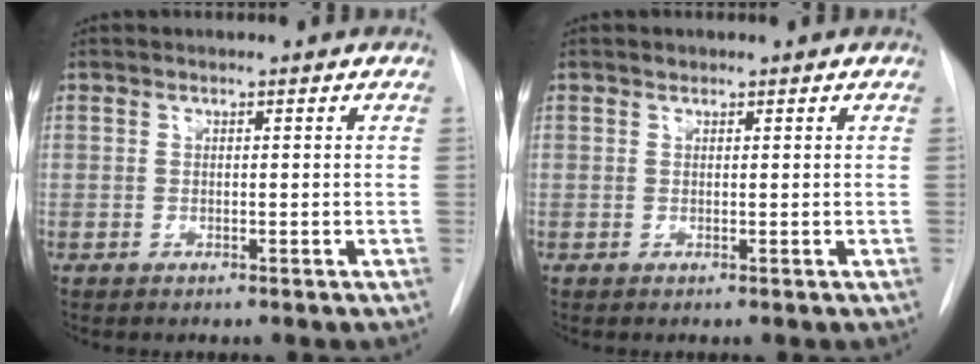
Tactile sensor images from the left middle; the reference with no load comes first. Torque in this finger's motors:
{"motor_torque": [0.04, -0.04, 0.01, 0.00]}